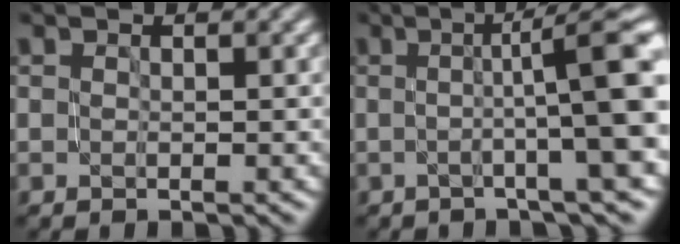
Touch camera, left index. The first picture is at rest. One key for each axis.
{"total": 9.7, "fx": 0.0, "fy": 1.5, "fz": 9.6, "tx": -0.110, "ty": 0.015, "tz": -0.004}